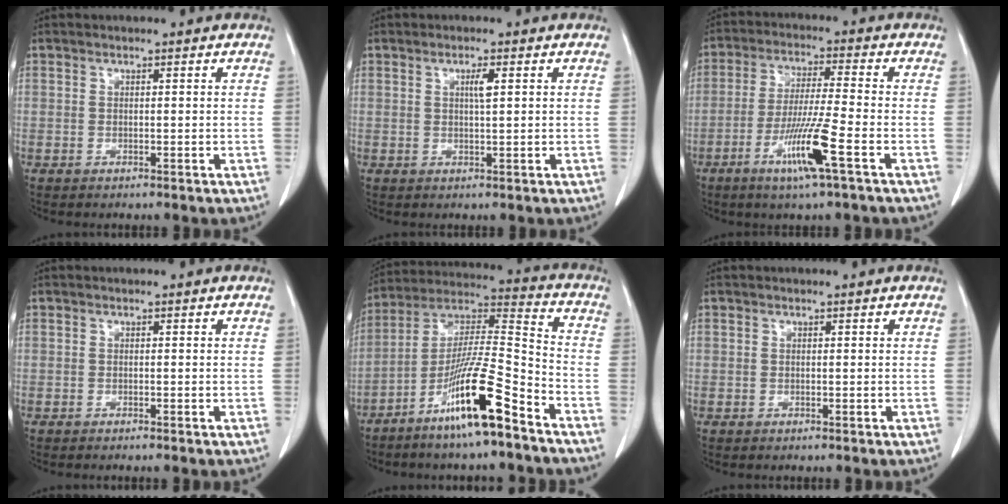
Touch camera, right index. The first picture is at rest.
{"total": 2.0, "force": [0.7, 0.1, 1.9], "torque": [-0.034, 0.000, 0.011]}
{"total": 9.8, "force": [-4.4, -0.8, 8.7], "torque": [-0.168, -0.019, -0.085]}
{"total": 0.5, "force": [-0.5, -0.1, 0.2], "torque": [-0.001, 0.001, -0.009]}
{"total": 15.5, "force": [-9.4, 0.4, 12.3], "torque": [-0.236, -0.013, -0.177]}
{"total": 0.0}